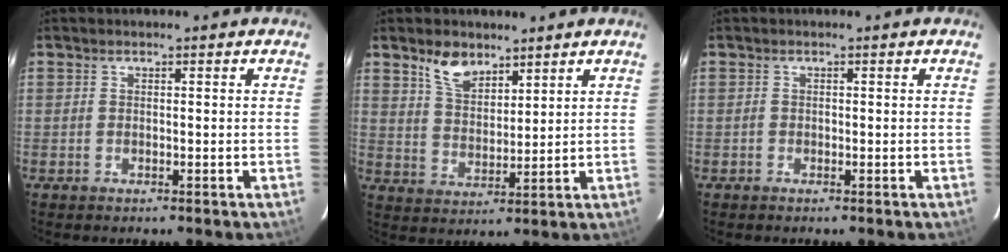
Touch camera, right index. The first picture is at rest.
{"total": 6.9, "force": [5.0, 3.4, 3.4], "torque": [-0.058, 0.008, 0.096]}
{"total": 0.0}